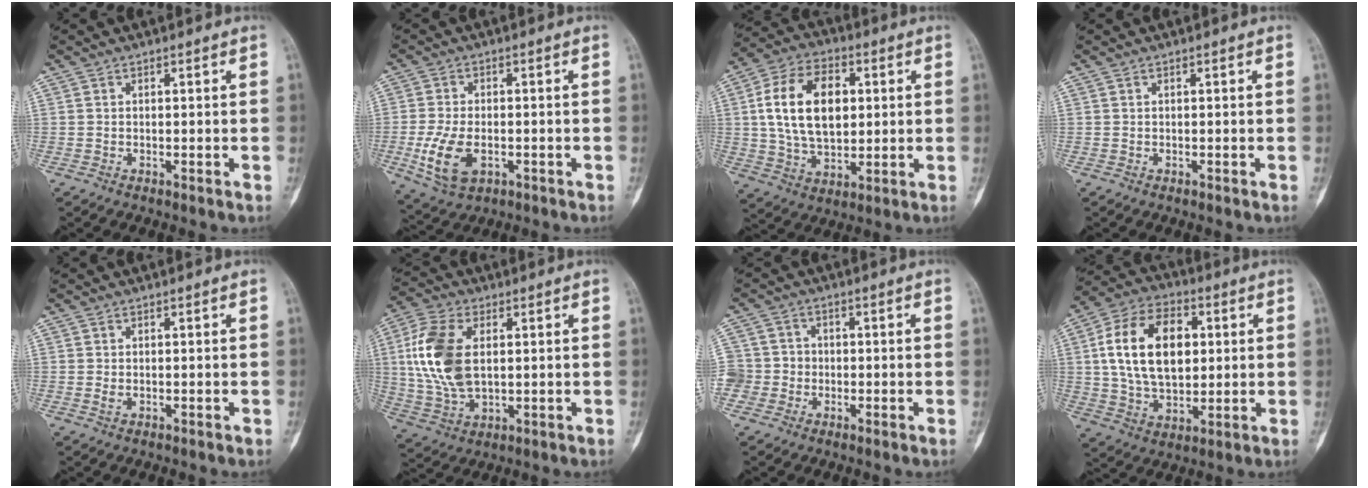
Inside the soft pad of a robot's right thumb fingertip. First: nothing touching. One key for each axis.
{"total": 9.2, "fx": -2.5, "fy": 5.4, "fz": 7.0, "tx": -0.145, "ty": -0.003, "tz": -0.037}
{"total": 16.6, "fx": 2.7, "fy": 10.5, "fz": 12.6, "tx": -0.200, "ty": 0.003, "tz": 0.046}
{"total": 0.0}
{"total": 0.8, "fx": -0.1, "fy": 0.6, "fz": 0.6, "tx": -0.014, "ty": -0.002, "tz": -0.001}
{"total": 14.4, "fx": 2.3, "fy": 8.4, "fz": 11.4, "tx": -0.240, "ty": -0.001, "tz": 0.048}
{"total": 6.4, "fx": -1.3, "fy": 6.2, "fz": 0.7, "tx": 0.006, "ty": 0.018, "tz": -0.027}
{"total": 17.9, "fx": 3.1, "fy": 11.3, "fz": 13.5, "tx": -0.216, "ty": 0.006, "tz": 0.053}